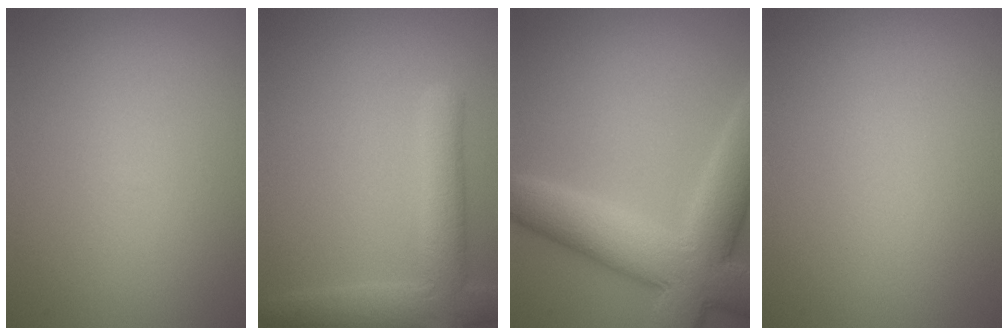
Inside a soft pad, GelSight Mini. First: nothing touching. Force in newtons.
{"total": 4.6, "press": 4.6, "slide": 0.5}
{"total": 9.4, "press": 9.4, "slide": 1.0}
{"total": 0.0}